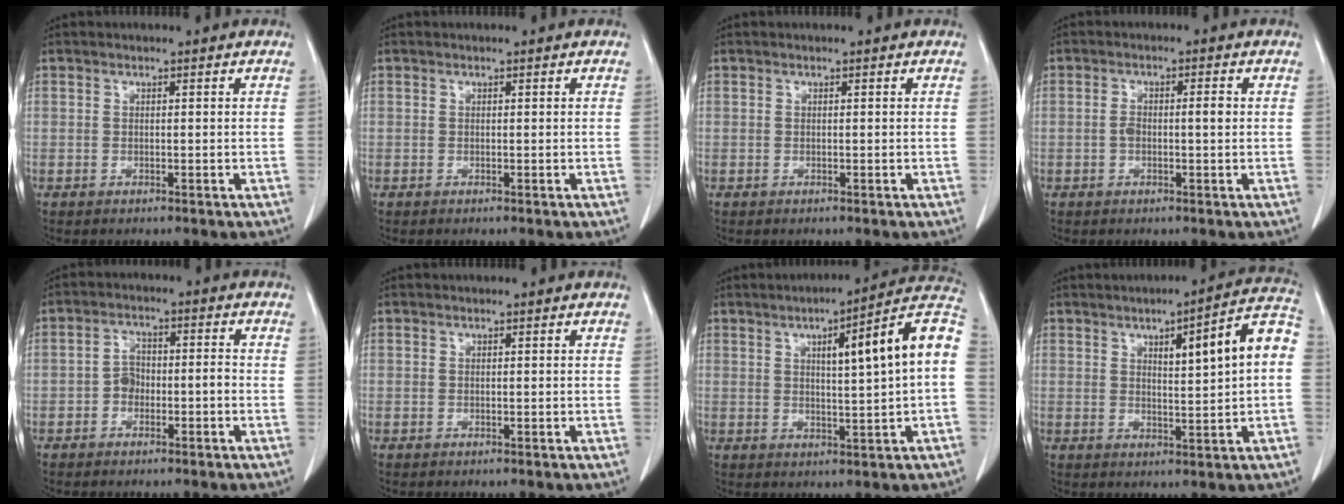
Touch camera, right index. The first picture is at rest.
{"total": 0.0}
{"total": 0.0}
{"total": 3.0, "force": [0.0, 1.0, 2.9], "torque": [-0.052, 0.012, 0.004]}
{"total": 3.7, "force": [-1.3, 1.1, 3.3], "torque": [-0.058, 0.022, -0.016]}
{"total": 0.0}
{"total": 13.4, "force": [2.2, 0.4, 13.2], "torque": [-0.183, 0.027, 0.027]}
{"total": 10.3, "force": [1.8, 0.8, 10.1], "torque": [-0.138, 0.022, 0.024]}